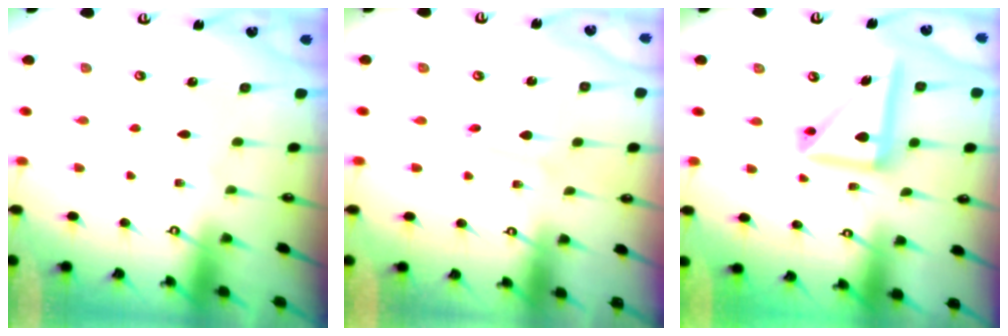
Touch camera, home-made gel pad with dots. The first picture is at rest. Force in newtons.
{"total": 1.8, "press": 1.8, "slide": 0.1}
{"total": 14.1, "press": 14.0, "slide": 1.8}